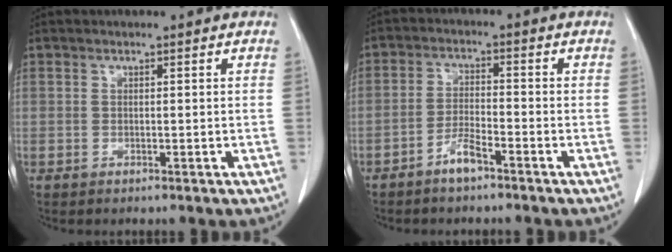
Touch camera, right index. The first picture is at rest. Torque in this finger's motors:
{"motor_torque": [0.42, -0.37, 0.14, 0.05]}